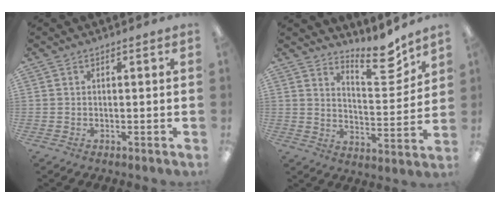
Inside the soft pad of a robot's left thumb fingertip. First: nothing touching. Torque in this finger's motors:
{"motor_torque": [0.71, -0.71, 0.36, -0.64, -0.01]}